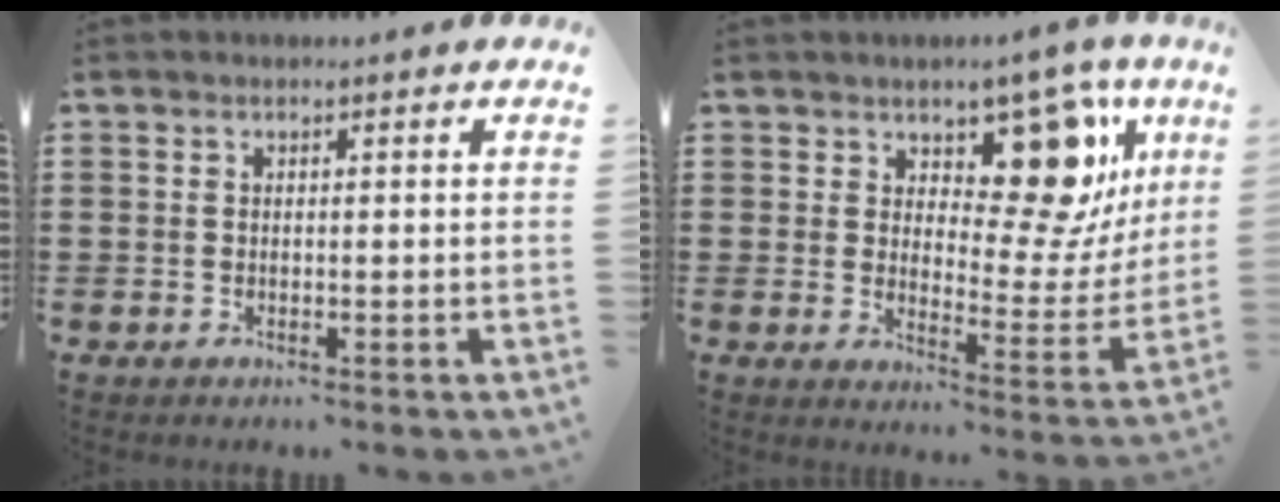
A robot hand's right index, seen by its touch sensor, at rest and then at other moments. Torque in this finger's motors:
{"motor_torque": [0.20, 0.43, 0.28, 0.07]}